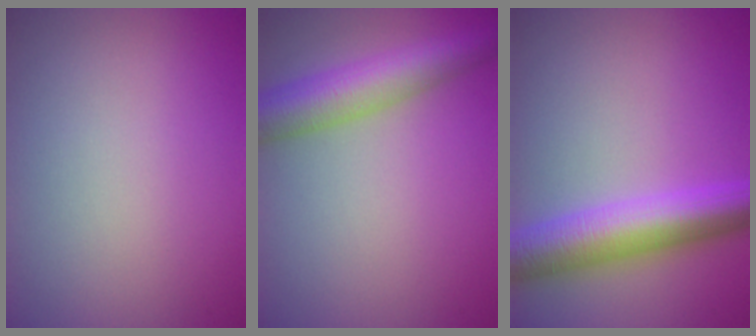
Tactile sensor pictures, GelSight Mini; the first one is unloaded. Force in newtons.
{"total": 6.1, "press": 6.1, "slide": 0.2}
{"total": 7.1, "press": 7.1, "slide": 0.0}